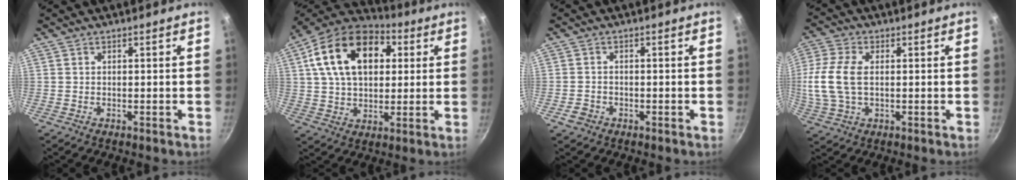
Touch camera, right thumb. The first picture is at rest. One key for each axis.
{"total": 21.0, "fx": 5.9, "fy": 13.8, "fz": 14.7, "tx": -0.233, "ty": 0.014, "tz": 0.087}
{"total": 2.4, "fx": -1.3, "fy": 1.9, "fz": 0.9, "tx": -0.017, "ty": 0.013, "tz": -0.021}
{"total": 11.3, "fx": 0.6, "fy": 6.7, "fz": 9.0, "tx": -0.198, "ty": 0.010, "tz": 0.005}